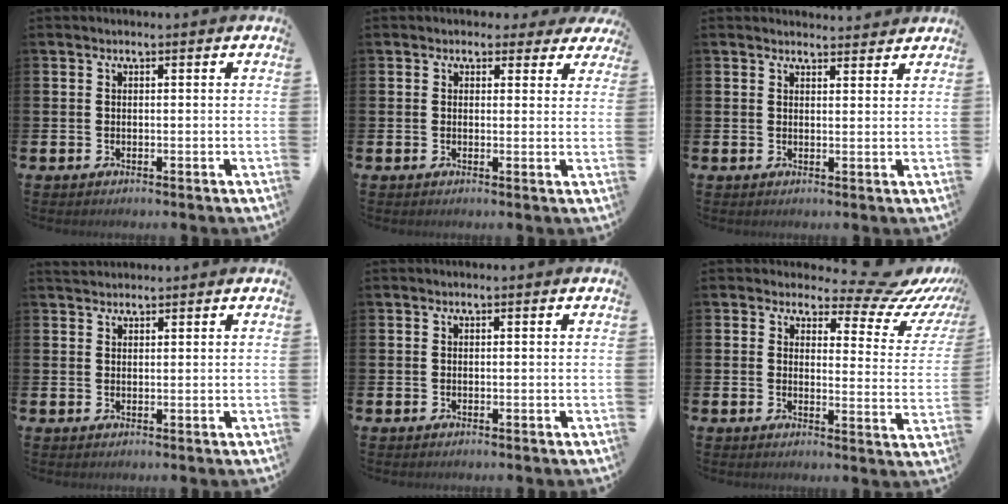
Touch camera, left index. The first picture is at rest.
{"total": 2.0, "force": [1.6, 1.3, 0.3], "torque": [0.005, -0.004, 0.023]}
{"total": 2.3, "force": [2.3, 0.3, -0.2], "torque": [0.009, -0.016, 0.039]}
{"total": 1.7, "force": [1.6, 0.6, 0.2], "torque": [0.001, 0.000, 0.030]}
{"total": 0.0}
{"total": 6.4, "force": [5.0, 2.8, 2.6], "torque": [-0.027, -0.048, 0.075]}